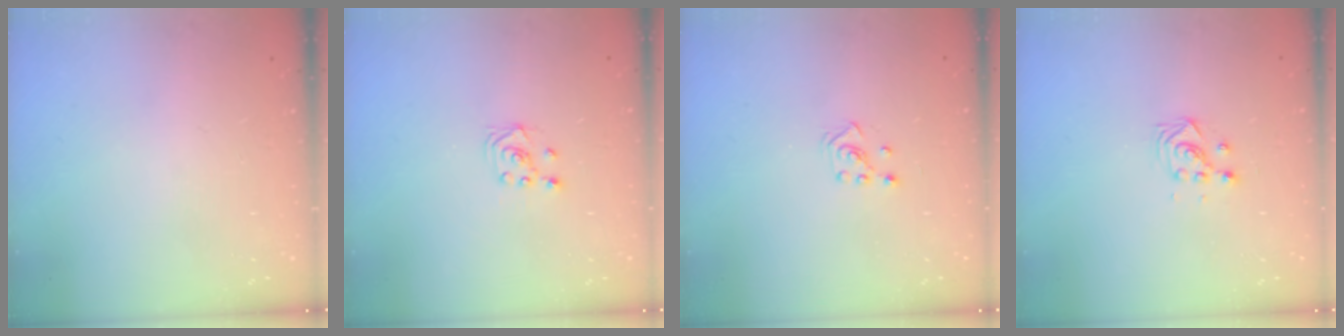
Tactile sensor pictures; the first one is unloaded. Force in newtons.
{"total": 2.3, "press": 2.2, "slide": 0.6}
{"total": 2.6, "press": 2.5, "slide": 0.6}
{"total": 2.9, "press": 2.9, "slide": 0.4}